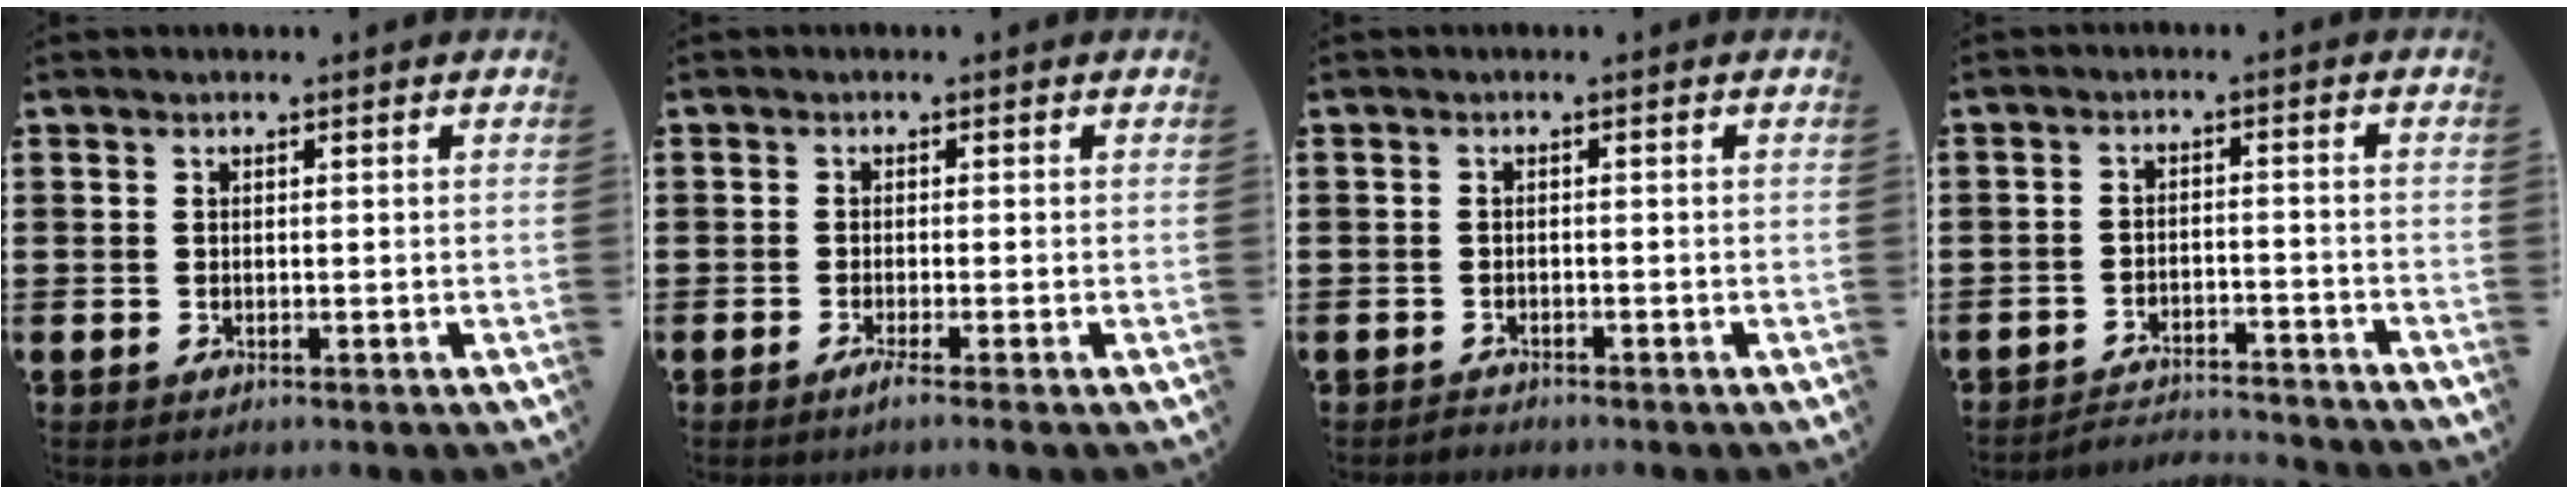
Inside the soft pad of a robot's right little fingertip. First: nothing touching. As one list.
[{"total": 1.1, "force": [-0.6, 0.0, 1.0], "torque": [-0.016, -0.003, -0.011]}, {"total": 0.8, "force": [-0.8, 0.1, -0.1], "torque": [-0.001, 0.001, -0.018]}, {"total": 2.9, "force": [-2.9, 0.0, -0.1], "torque": [-0.005, 0.002, -0.064]}]